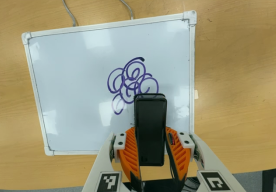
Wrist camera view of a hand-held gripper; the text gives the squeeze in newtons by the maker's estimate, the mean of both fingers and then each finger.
{"total": 6.5, "left": 4.5, "right": 8.4}